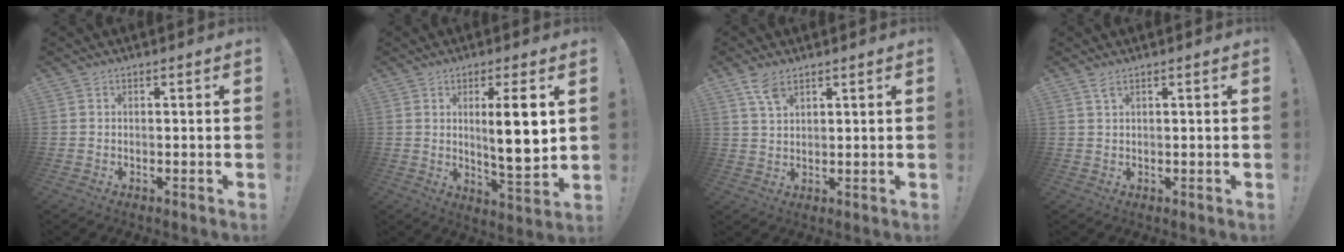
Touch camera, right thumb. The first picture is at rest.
{"total": 10.9, "force": [2.6, 1.8, 10.4], "torque": [-0.153, -0.014, 0.036]}
{"total": 5.4, "force": [3.6, 2.2, 3.4], "torque": [-0.059, -0.018, 0.065]}
{"total": 2.0, "force": [1.2, 0.5, 1.5], "torque": [-0.025, -0.002, 0.021]}